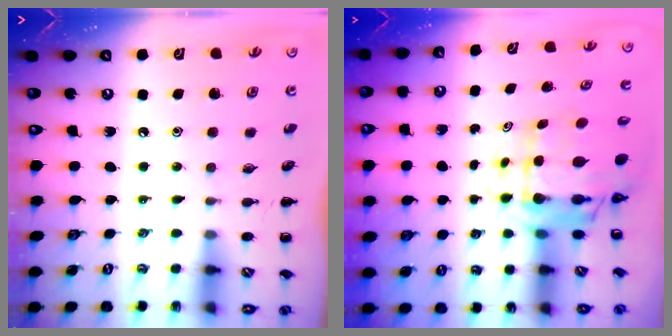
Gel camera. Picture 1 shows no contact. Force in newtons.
{"total": 8.3, "press": 7.8, "slide": 2.7}